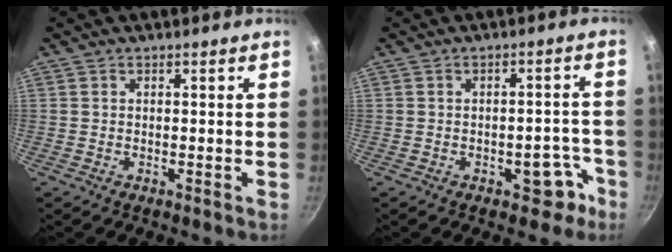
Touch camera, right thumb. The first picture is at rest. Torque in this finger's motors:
{"motor_torque": [0.51, 0.36, 0.48, -0.45, 0.00]}